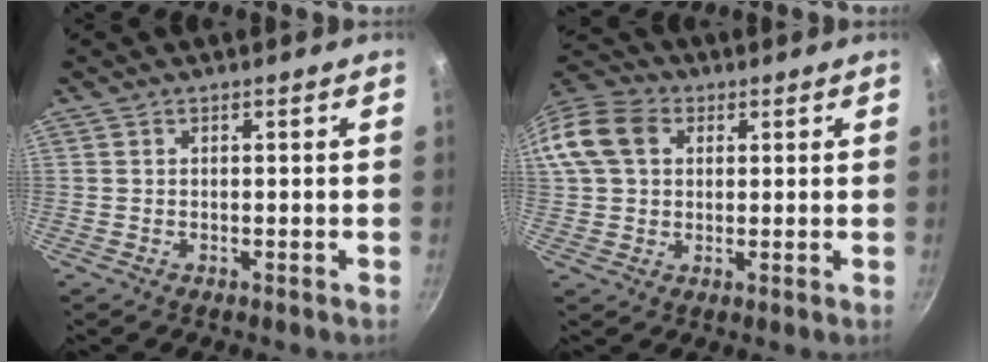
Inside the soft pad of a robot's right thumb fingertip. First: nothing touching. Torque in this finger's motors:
{"motor_torque": [-0.51, 0.60, 0.14, -0.14, 0.13]}